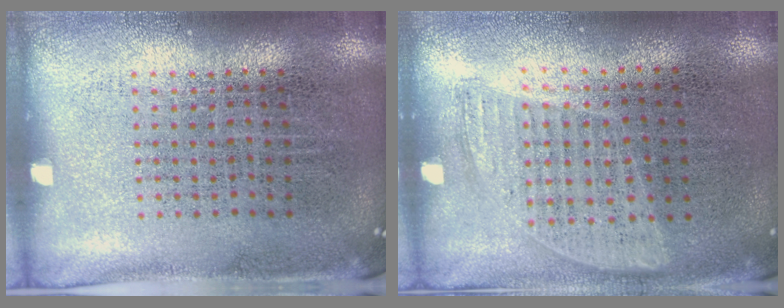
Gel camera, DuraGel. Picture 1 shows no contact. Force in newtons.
{"total": 0.9, "press": 0.8, "slide": 0.4}